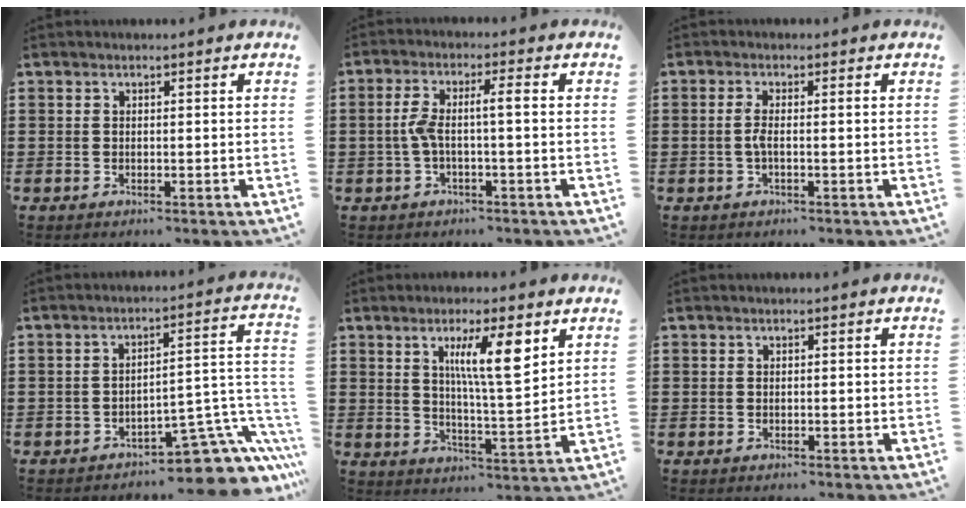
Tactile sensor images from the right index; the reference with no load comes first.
{"total": 4.5, "force": [-0.8, 0.4, 4.4], "torque": [-0.095, -0.003, -0.025]}
{"total": 2.4, "force": [-0.4, 0.2, 2.3], "torque": [-0.058, -0.006, -0.014]}
{"total": 8.7, "force": [-5.9, 2.8, 5.8], "torque": [-0.069, 0.004, -0.107]}
{"total": 9.4, "force": [4.2, 1.8, 8.2], "torque": [-0.146, -0.002, 0.064]}
{"total": 0.0}